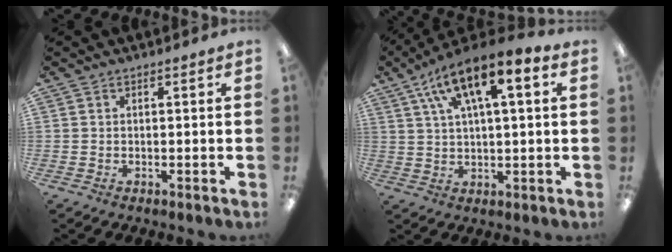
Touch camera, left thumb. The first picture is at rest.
{"total": 13.2, "force": [6.9, 4.6, 10.3], "torque": [-0.187, -0.017, 0.122]}